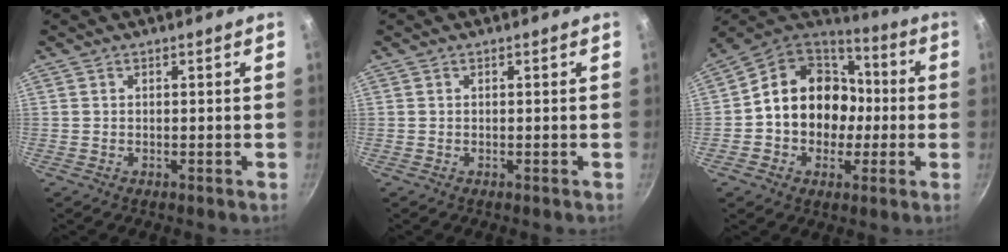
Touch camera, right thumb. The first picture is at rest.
{"total": 0.0}
{"total": 18.0, "force": [-0.6, 15.0, 10.0], "torque": [-0.129, 0.045, -0.016]}